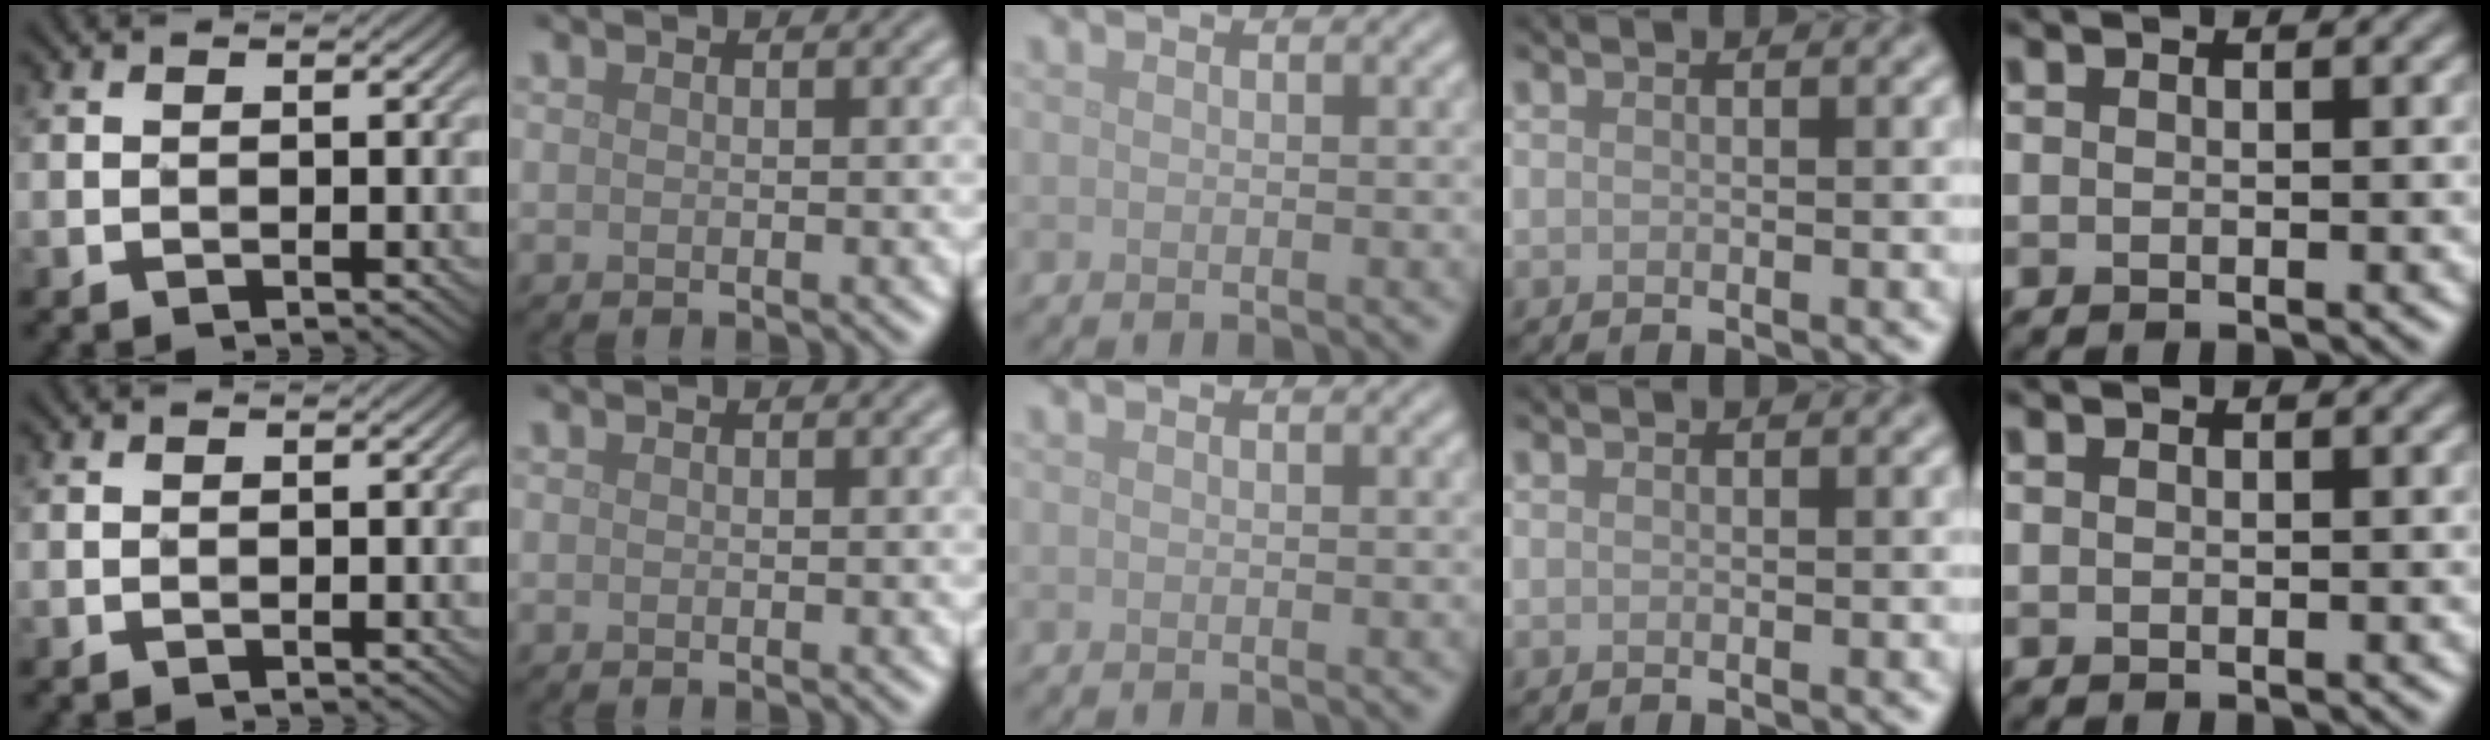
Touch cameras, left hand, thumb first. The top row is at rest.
{}